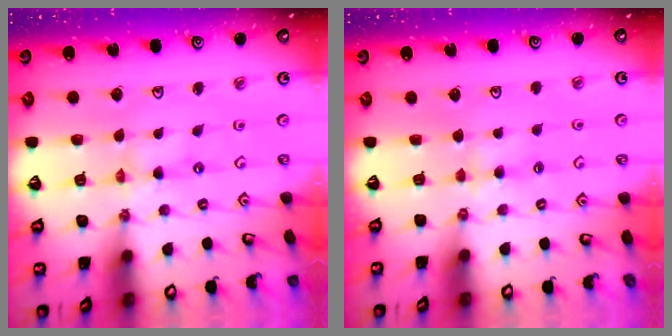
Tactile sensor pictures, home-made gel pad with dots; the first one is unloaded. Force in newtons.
{"total": 3.4, "press": 3.4, "slide": 0.5}